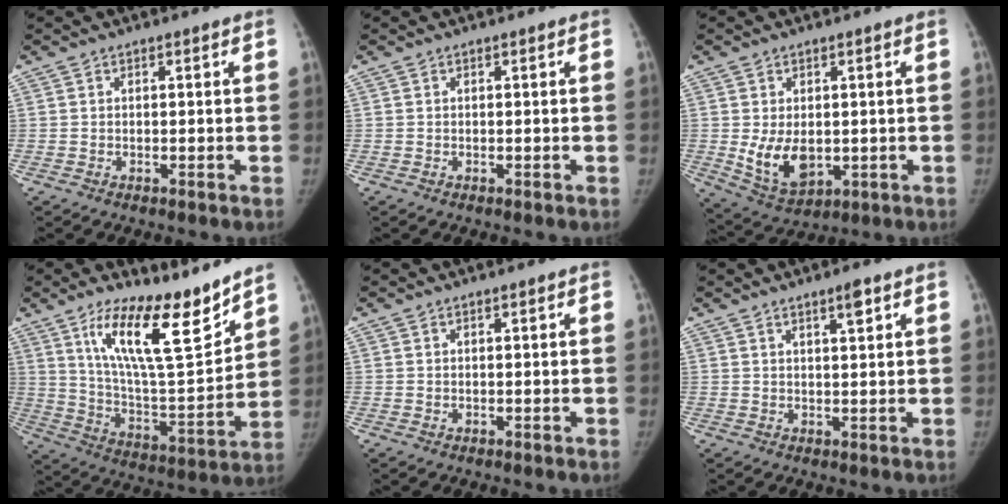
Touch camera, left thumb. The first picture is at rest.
{"total": 0.0}
{"total": 8.6, "force": [-0.4, 5.6, 6.5], "torque": [-0.098, -0.016, 0.012]}
{"total": 18.9, "force": [12.8, 4.8, 13.1], "torque": [-0.182, -0.087, 0.227]}
{"total": 0.0}
{"total": 3.0, "force": [1.8, 0.6, 2.4], "torque": [-0.032, -0.011, 0.029]}